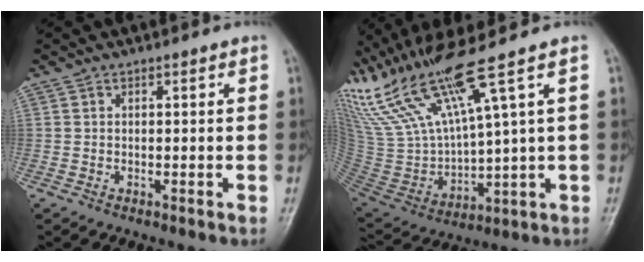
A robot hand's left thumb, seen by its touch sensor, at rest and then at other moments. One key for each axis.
{"total": 19.7, "fx": 13.4, "fy": 1.7, "fz": 14.3, "tx": -0.289, "ty": -0.051, "tz": 0.273}